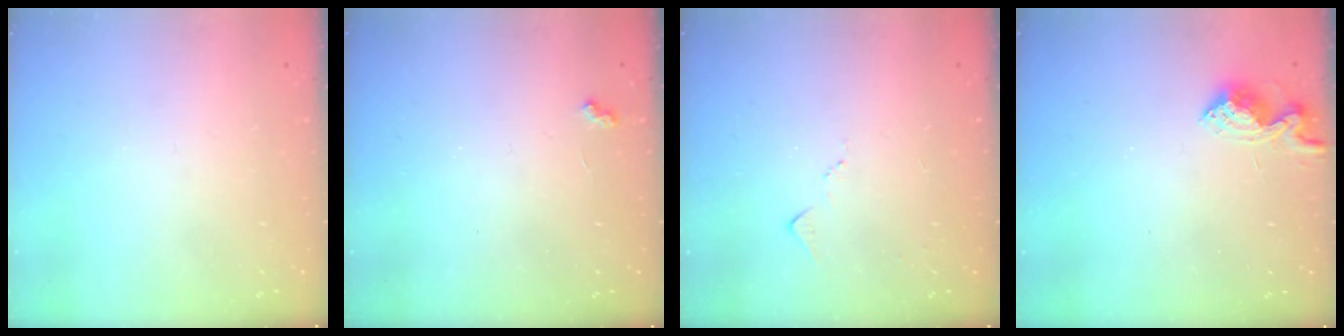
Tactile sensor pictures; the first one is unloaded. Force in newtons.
{"total": 2.9, "press": 2.8, "slide": 0.6}
{"total": 5.7, "press": 5.7, "slide": 0.8}
{"total": 9.1, "press": 9.1, "slide": 0.4}